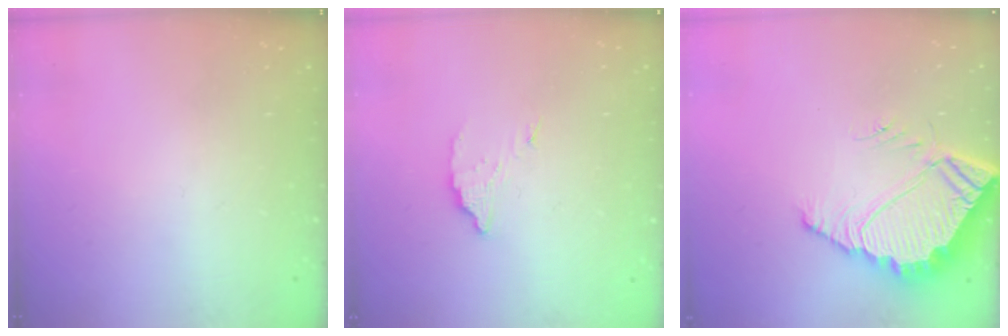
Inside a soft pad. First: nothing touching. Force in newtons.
{"total": 2.9, "press": 2.9, "slide": 0.0}
{"total": 7.2, "press": 7.2, "slide": 0.6}